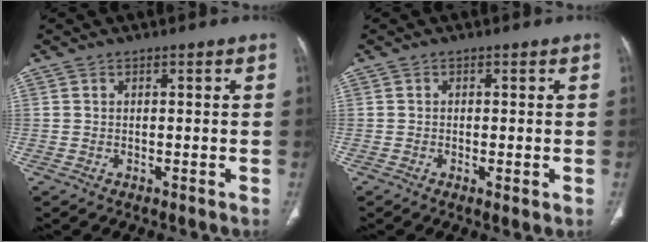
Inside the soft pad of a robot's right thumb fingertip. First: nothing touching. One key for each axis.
{"total": 1.6, "fx": -0.5, "fy": 0.3, "fz": 1.5, "tx": -0.031, "ty": -0.006, "tz": -0.010}